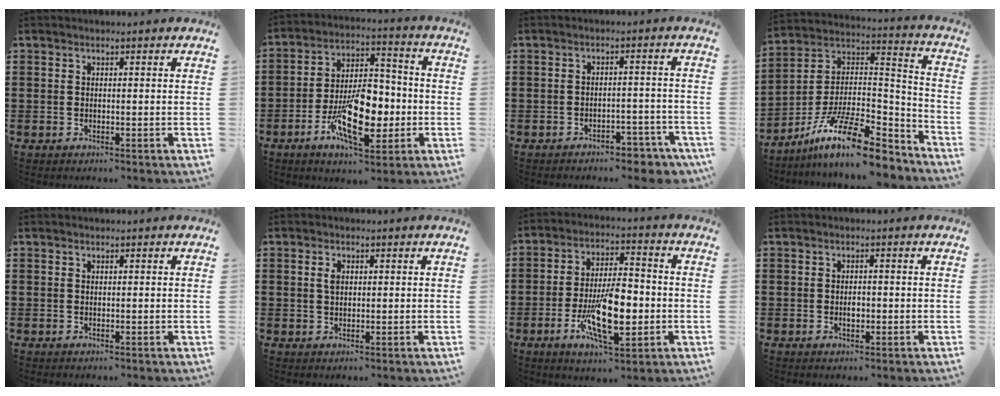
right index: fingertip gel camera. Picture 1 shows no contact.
{"total": 13.1, "force": [-4.0, 6.8, 10.5], "torque": [-0.191, -0.003, -0.067]}
{"total": 3.4, "force": [-3.2, 0.6, 0.9], "torque": [-0.018, 0.004, -0.063]}
{"total": 15.4, "force": [-10.9, 4.3, 9.9], "torque": [-0.184, 0.030, -0.197]}
{"total": 0.0}
{"total": 2.0, "force": [0.5, 1.1, 1.6], "torque": [-0.035, 0.006, 0.009]}
{"total": 12.2, "force": [-3.1, 5.4, 10.5], "torque": [-0.193, -0.010, -0.056]}
{"total": 1.7, "force": [-0.3, 0.9, 1.5], "torque": [-0.028, 0.000, -0.004]}